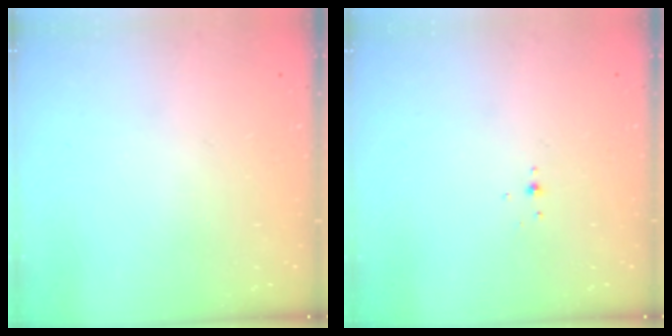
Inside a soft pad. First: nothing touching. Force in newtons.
{"total": 3.0, "press": 2.9, "slide": 0.8}